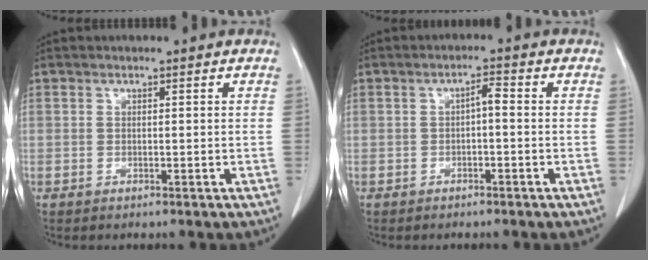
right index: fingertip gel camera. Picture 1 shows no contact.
{"total": 2.1, "force": [-0.3, 0.5, 2.0], "torque": [-0.032, 0.007, -0.005]}